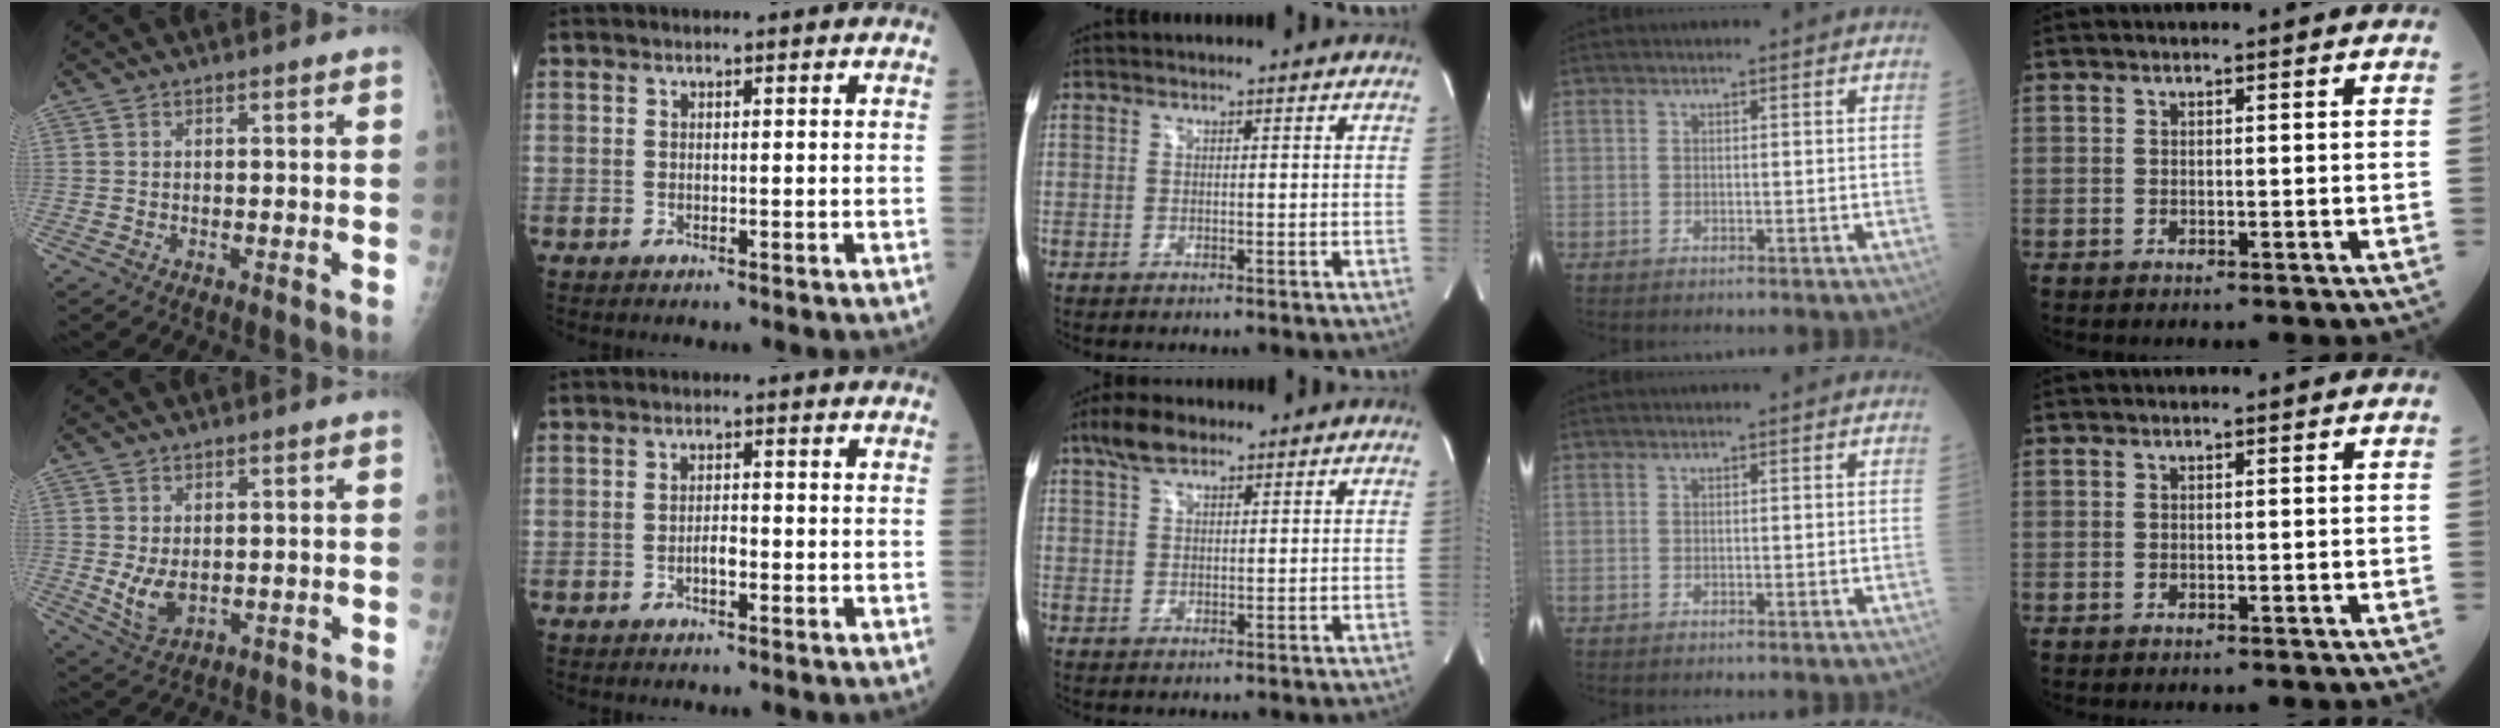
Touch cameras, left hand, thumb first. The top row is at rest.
{"thumb": {"total": 5.4, "force": [0.1, 3.4, 4.2], "torque": [-0.073, -0.013, 0.016]}, "index": {"total": 1.9, "force": [-1.2, 0.6, 1.3], "torque": [-0.023, -0.001, -0.022]}, "middle": {"total": 4.6, "force": [3.3, 1.8, 2.7], "torque": [-0.061, 0.014, 0.065]}}